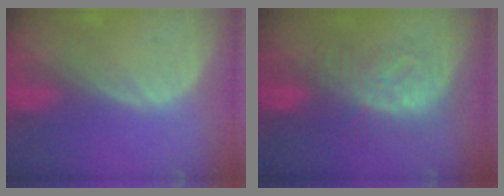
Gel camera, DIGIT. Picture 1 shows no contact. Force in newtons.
{"total": 8.2, "press": 7.9, "slide": 2.1}